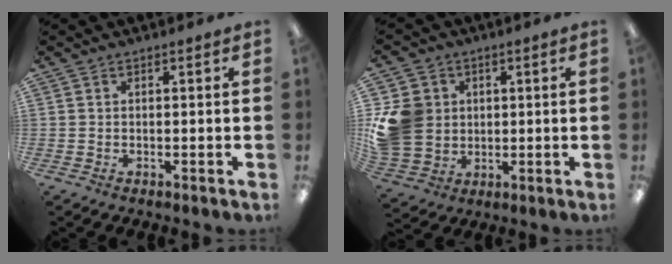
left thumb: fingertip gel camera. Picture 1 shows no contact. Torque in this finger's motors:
{"motor_torque": [0.89, 1.34, 0.01, 0.03, 0.08]}